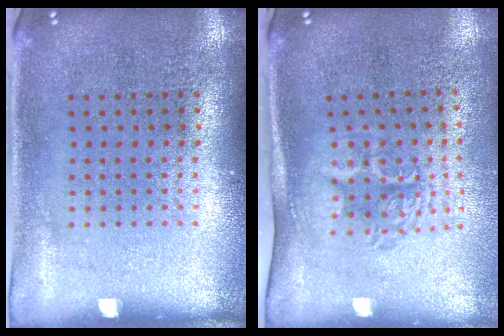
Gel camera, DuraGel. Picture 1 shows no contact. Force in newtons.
{"total": 1.7, "press": 1.3, "slide": 1.1}